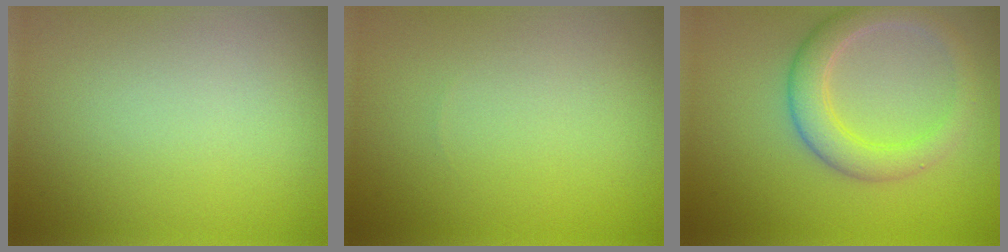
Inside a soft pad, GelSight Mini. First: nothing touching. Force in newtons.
{"total": 0.0}
{"total": 3.8, "press": 3.8, "slide": 0.2}